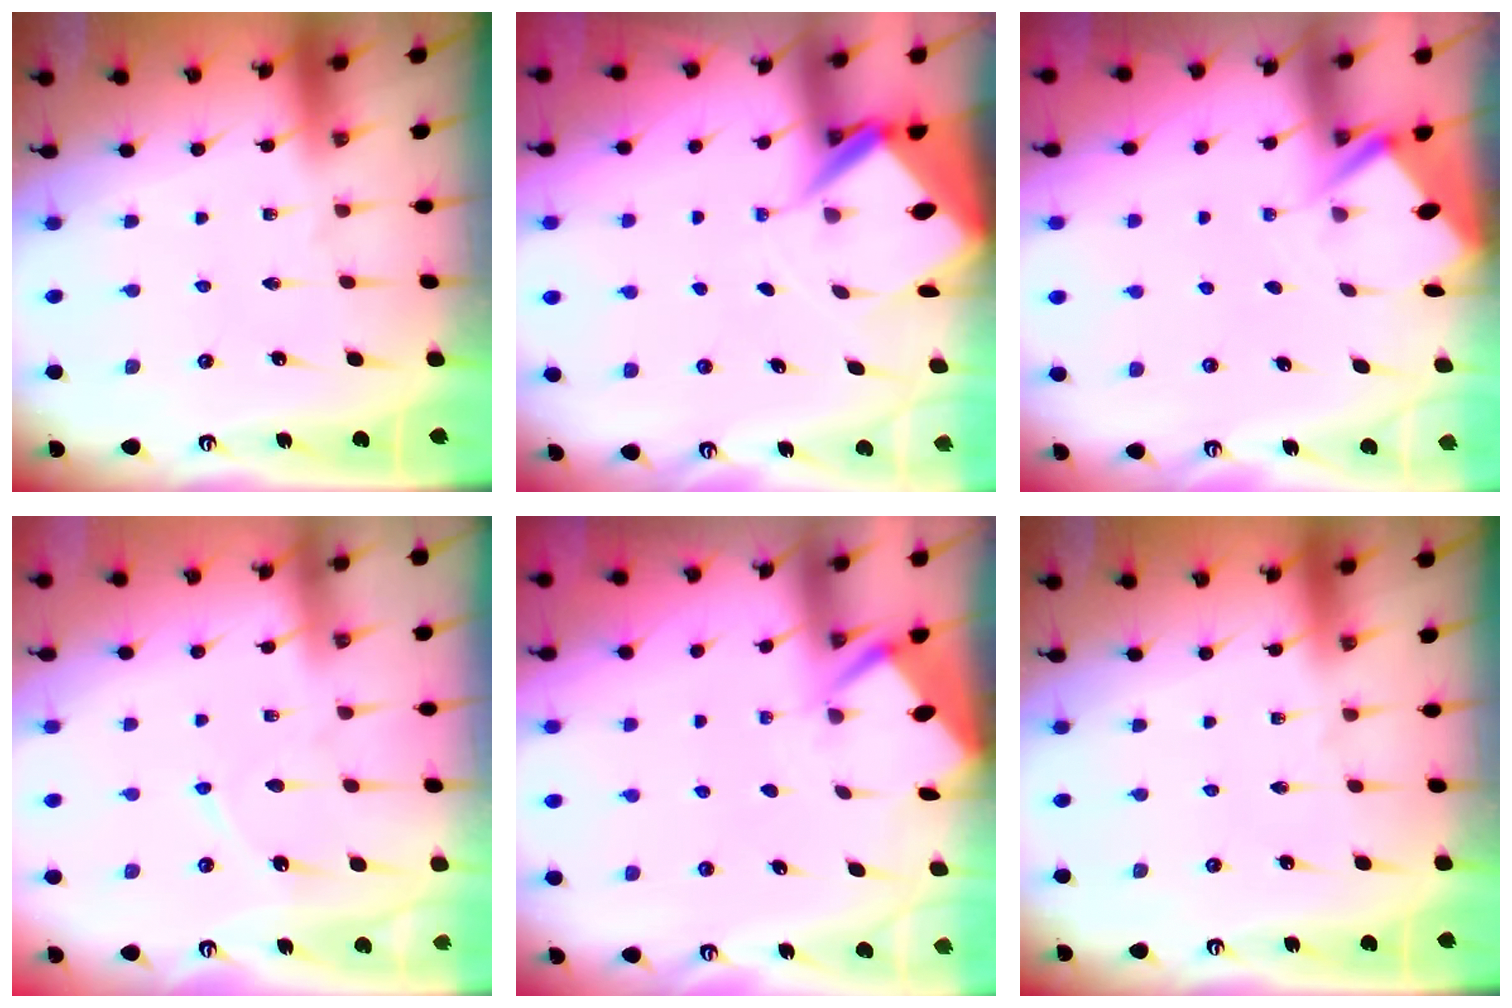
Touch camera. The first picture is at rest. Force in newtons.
{"total": 5.4, "press": 5.4, "slide": 0.5}
{"total": 2.8, "press": 2.8, "slide": 0.4}
{"total": 4.9, "press": 4.8, "slide": 0.6}
{"total": 2.7, "press": 2.6, "slide": 0.3}
{"total": 0.0}